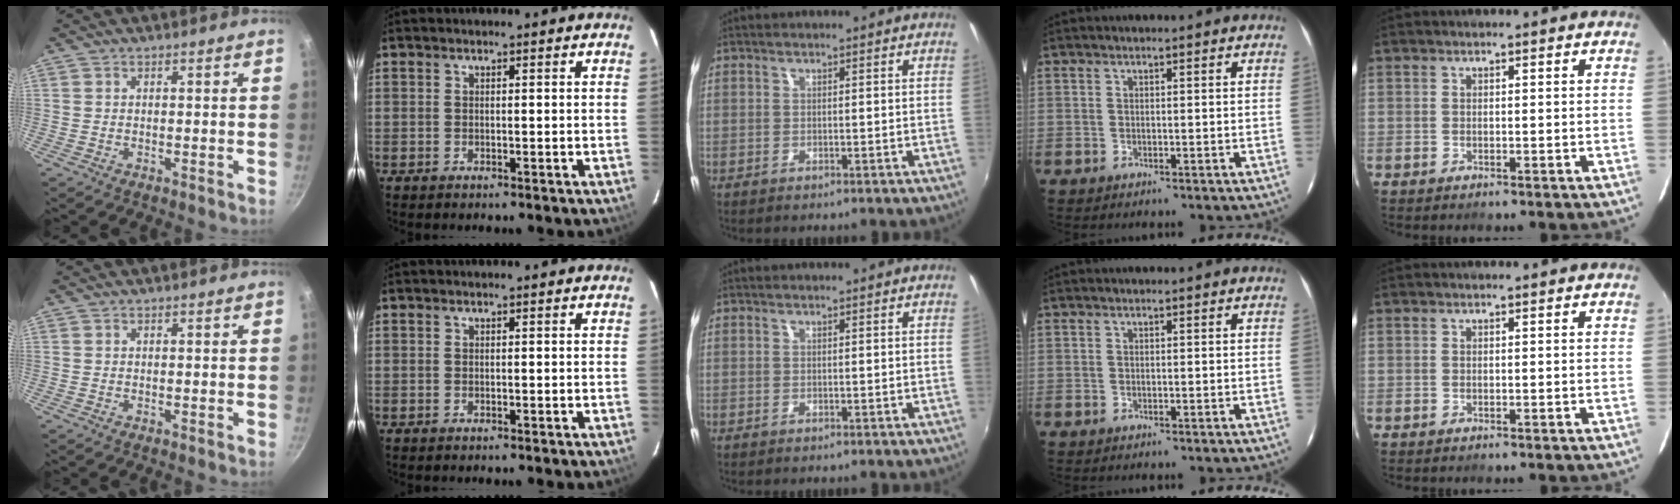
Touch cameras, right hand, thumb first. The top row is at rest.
{}